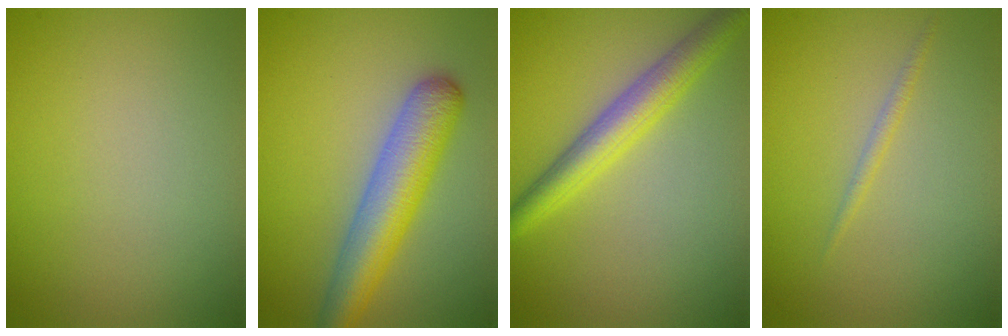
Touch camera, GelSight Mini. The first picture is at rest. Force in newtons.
{"total": 5.7, "press": 5.7, "slide": 0.2}
{"total": 4.2, "press": 4.2, "slide": 0.2}
{"total": 0.8, "press": 0.8, "slide": 0.1}